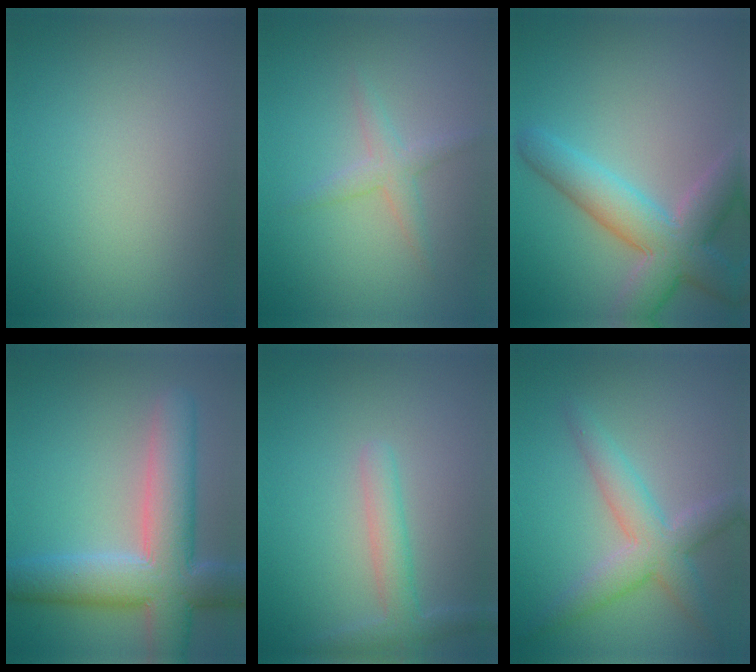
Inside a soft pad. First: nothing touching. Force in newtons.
{"total": 2.0, "press": 2.0, "slide": 0.1}
{"total": 6.9, "press": 6.9, "slide": 0.5}
{"total": 9.0, "press": 9.0, "slide": 0.9}
{"total": 2.5, "press": 2.5, "slide": 0.0}
{"total": 4.5, "press": 4.5, "slide": 0.2}